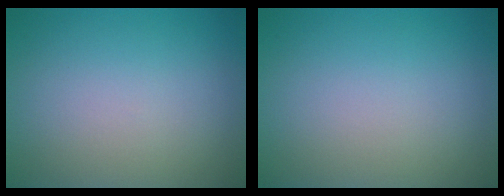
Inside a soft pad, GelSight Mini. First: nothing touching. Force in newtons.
{"total": 0.0}